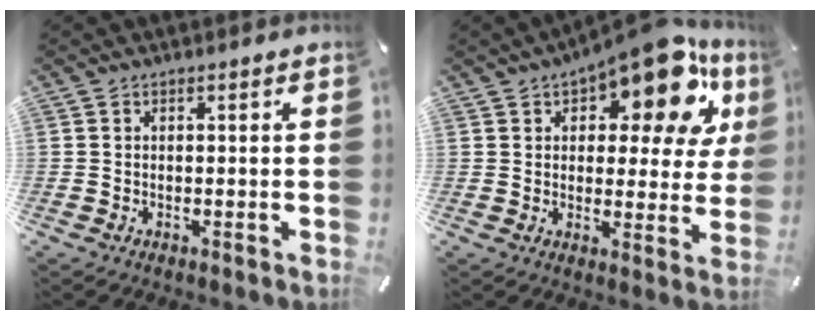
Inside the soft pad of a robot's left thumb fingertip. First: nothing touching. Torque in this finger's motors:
{"motor_torque": [2.41, 2.60, 1.42, -1.35, 0.04]}